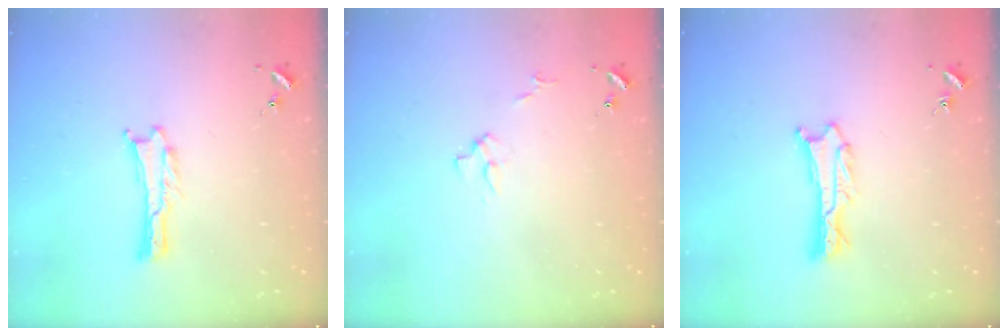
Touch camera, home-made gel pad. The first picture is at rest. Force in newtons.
{"total": 3.1, "press": 3.0, "slide": 0.4}
{"total": 0.9, "press": 0.9, "slide": 0.1}